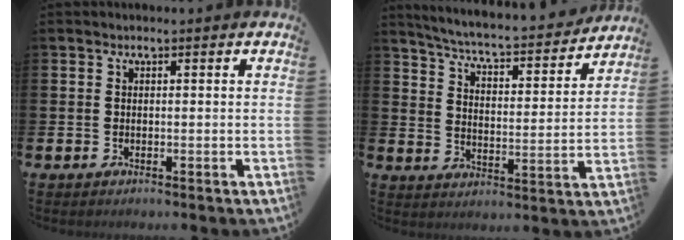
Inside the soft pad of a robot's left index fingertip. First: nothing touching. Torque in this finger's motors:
{"motor_torque": [-0.02, -0.78, 0.49, 0.21]}